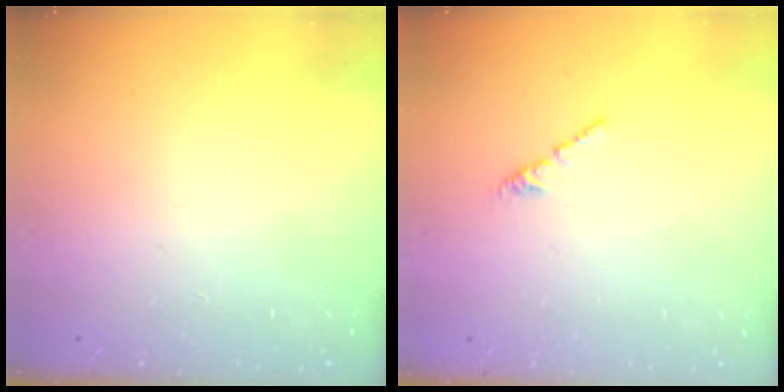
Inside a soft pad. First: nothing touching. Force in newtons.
{"total": 1.3, "press": 1.2, "slide": 0.4}